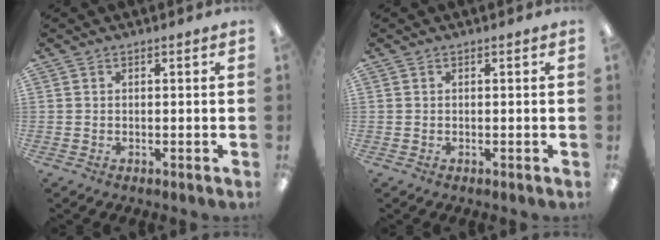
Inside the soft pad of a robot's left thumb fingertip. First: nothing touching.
{"total": 0.0}